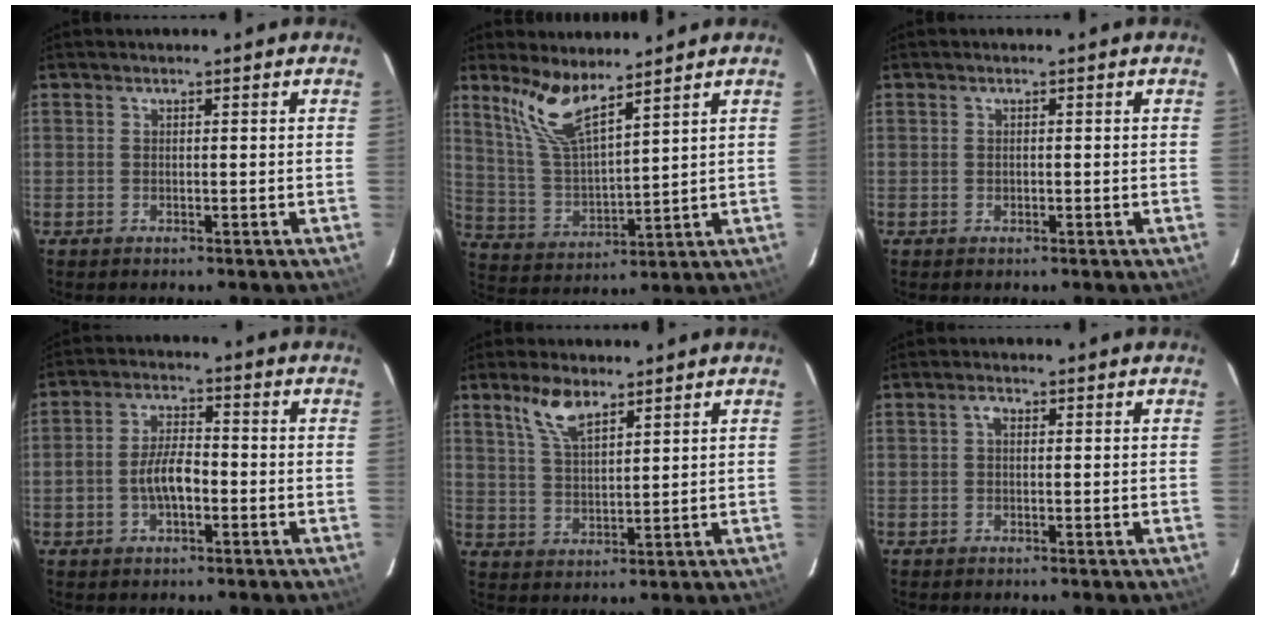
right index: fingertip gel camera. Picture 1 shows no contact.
{"total": 9.6, "force": [7.2, 1.9, 6.2], "torque": [-0.125, -0.002, 0.153]}
{"total": 0.7, "force": [-0.2, 0.6, 0.3], "torque": [-0.004, 0.000, -0.003]}
{"total": 6.4, "force": [-2.0, 3.1, 5.3], "torque": [-0.106, 0.014, -0.033]}
{"total": 6.7, "force": [4.5, 2.5, 4.3], "torque": [-0.083, 0.005, 0.093]}
{"total": 1.2, "force": [0.1, 0.8, 0.9], "torque": [-0.017, 0.007, -0.002]}